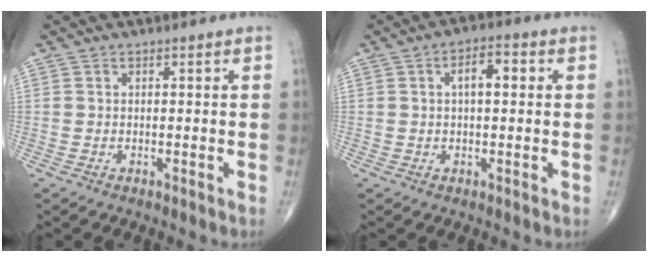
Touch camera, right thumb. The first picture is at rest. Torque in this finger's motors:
{"motor_torque": [0.89, 2.01, 0.76, 0.30, 0.01]}